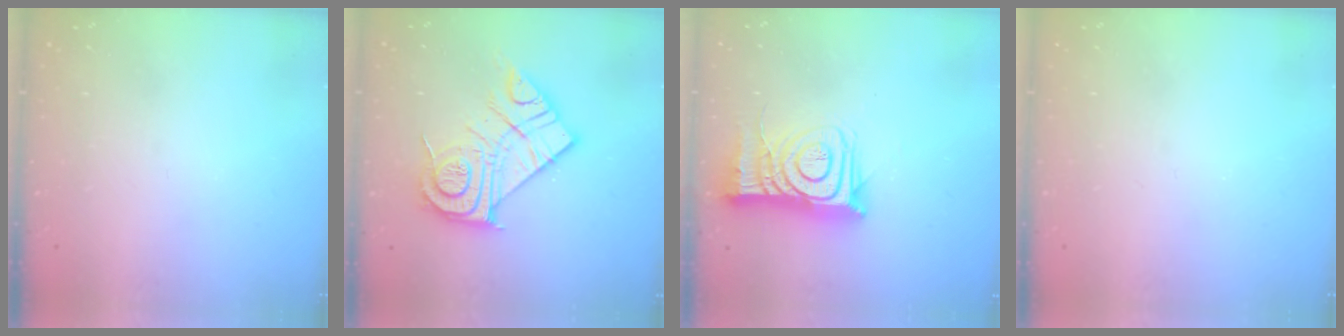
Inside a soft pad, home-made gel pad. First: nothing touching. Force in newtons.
{"total": 18.1, "press": 18.0, "slide": 1.5}
{"total": 13.6, "press": 13.6, "slide": 1.0}
{"total": 0.0}